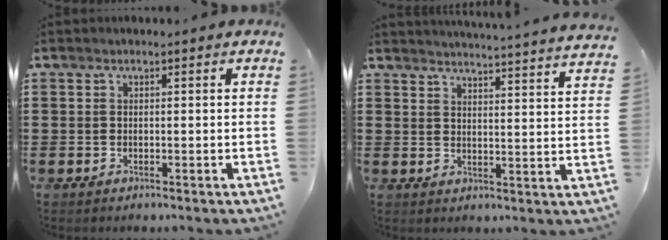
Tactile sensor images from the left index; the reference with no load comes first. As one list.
[{"total": 4.1, "force": [3.9, -1.0, 0.4], "torque": [-0.017, -0.036, 0.063]}]